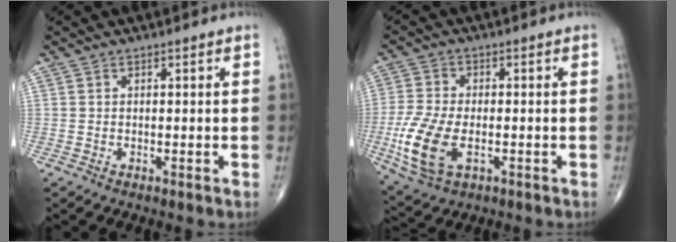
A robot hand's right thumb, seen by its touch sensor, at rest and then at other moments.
{"total": 11.6, "force": [-3.1, 6.2, 9.3], "torque": [-0.207, -0.003, -0.054]}